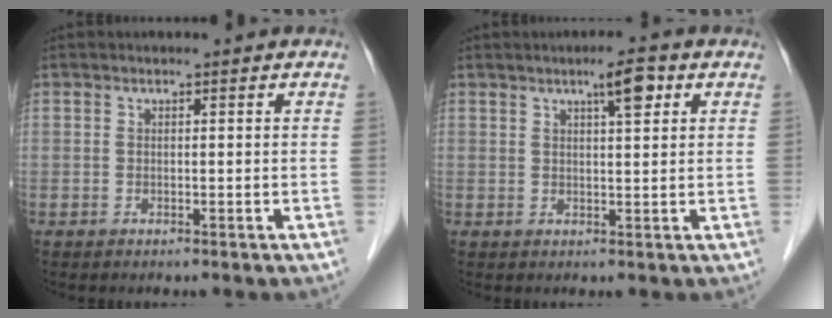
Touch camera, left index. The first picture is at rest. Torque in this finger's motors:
{"motor_torque": [0.50, -0.23, 0.11, 0.02]}